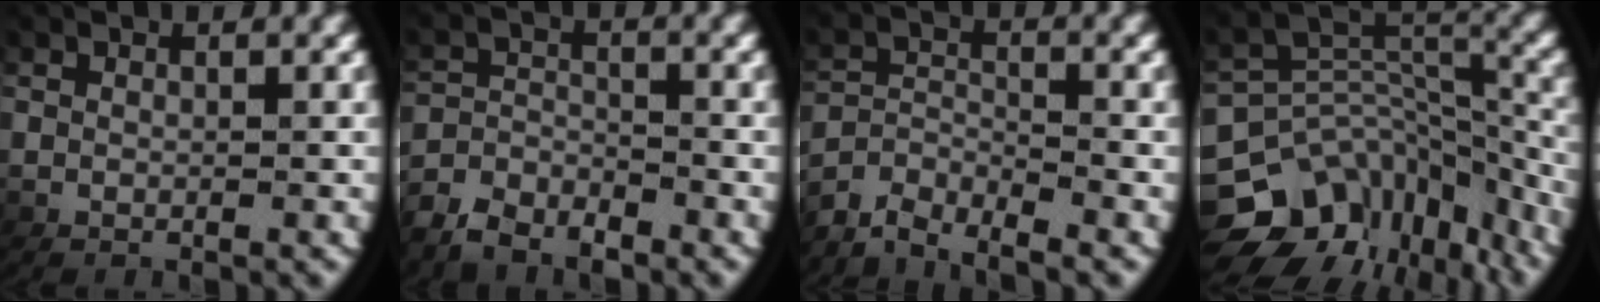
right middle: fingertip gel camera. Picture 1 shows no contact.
{"total": 3.4, "force": [-3.2, 1.0, 0.7], "torque": [-0.007, -0.001, -0.058]}
{"total": 3.6, "force": [-3.1, 0.9, 1.4], "torque": [-0.031, -0.008, -0.059]}
{"total": 13.6, "force": [-5.6, 10.1, 7.1], "torque": [-0.117, -0.034, -0.088]}